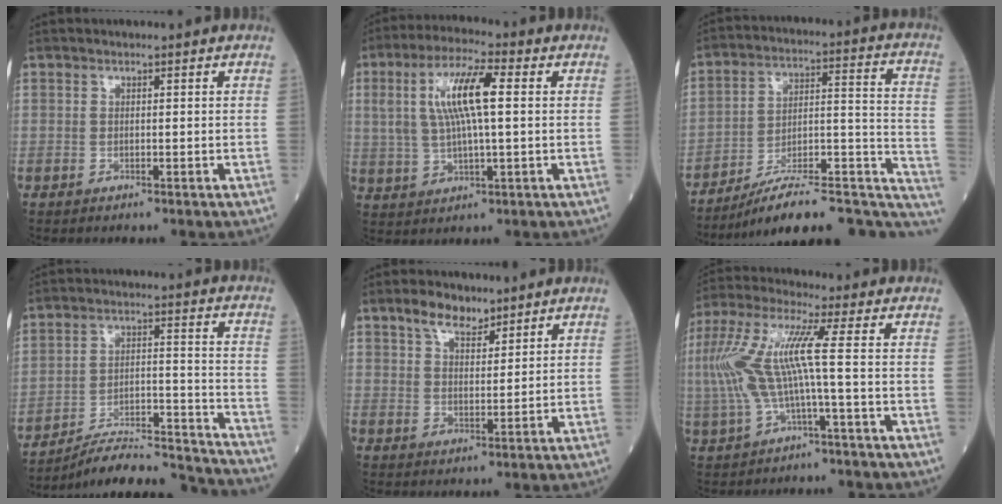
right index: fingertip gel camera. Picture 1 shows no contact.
{"total": 10.1, "force": [2.1, 2.0, 9.7], "torque": [-0.201, 0.017, 0.042]}
{"total": 20.0, "force": [-15.8, 5.3, 11.1], "torque": [-0.093, 0.057, -0.228]}
{"total": 19.5, "force": [-18.8, 0.0, 5.2], "torque": [-0.068, 0.015, -0.275]}
{"total": 5.2, "force": [4.0, 2.2, 2.5], "torque": [-0.050, 0.007, 0.077]}
{"total": 10.1, "force": [-0.5, 0.1, 10.1], "torque": [-0.232, 0.027, -0.010]}